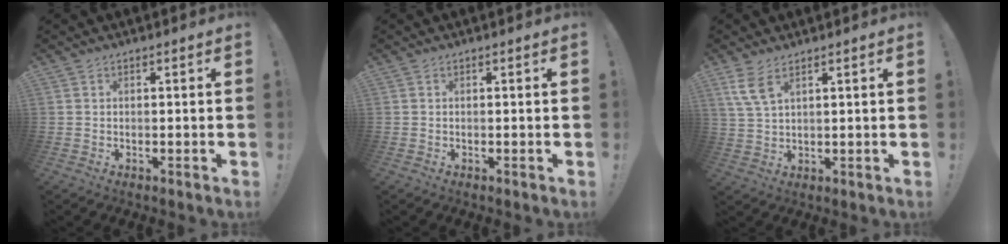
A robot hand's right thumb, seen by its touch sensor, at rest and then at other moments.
{"total": 0.0}
{"total": 6.0, "force": [3.6, 2.2, 4.4], "torque": [-0.081, -0.013, 0.068]}